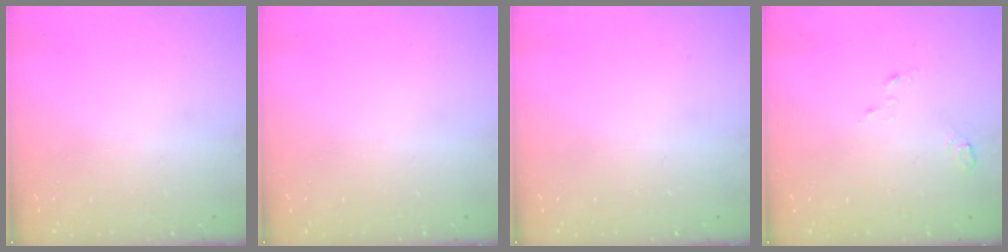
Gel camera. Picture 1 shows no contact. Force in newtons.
{"total": 0.0}
{"total": 0.0}
{"total": 2.8, "press": 2.8, "slide": 0.3}